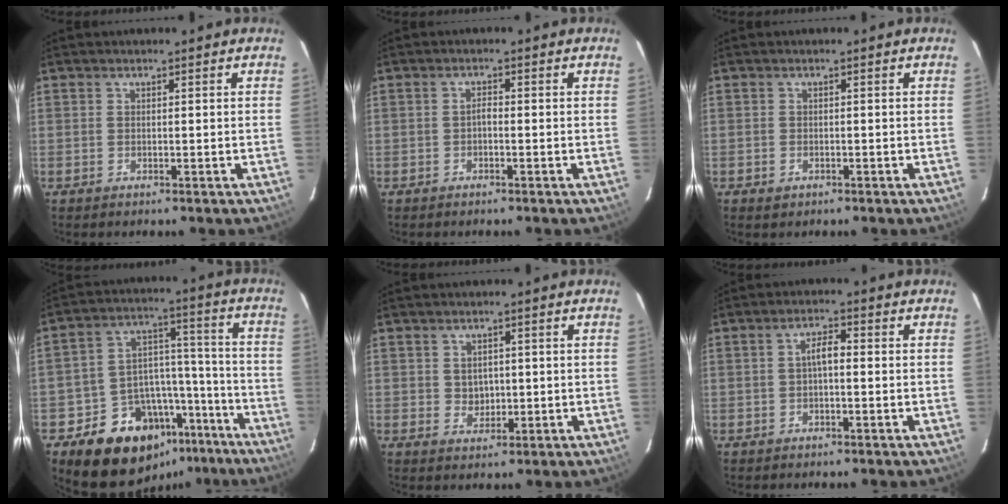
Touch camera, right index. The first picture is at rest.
{"total": 1.0, "force": [-0.6, 0.4, 0.7], "torque": [-0.013, 0.006, -0.013]}
{"total": 1.4, "force": [-0.8, 1.1, 0.4], "torque": [-0.008, -0.002, -0.011]}
{"total": 18.1, "force": [-12.7, 11.4, 6.0], "torque": [-0.118, 0.070, -0.168]}
{"total": 3.1, "force": [0.2, 2.8, 1.3], "torque": [-0.019, 0.004, 0.008]}
{"total": 2.7, "force": [-0.3, 1.0, 2.5], "torque": [-0.048, 0.011, -0.005]}